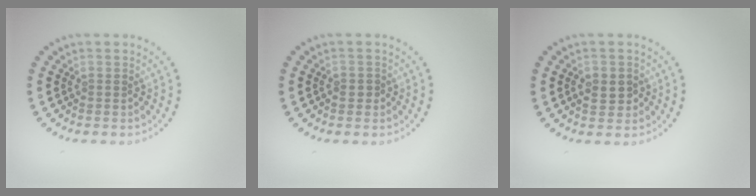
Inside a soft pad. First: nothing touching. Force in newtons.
{"total": 0.6, "press": 0.5, "slide": 0.3}
{"total": 2.3, "press": 2.3, "slide": 0.3}